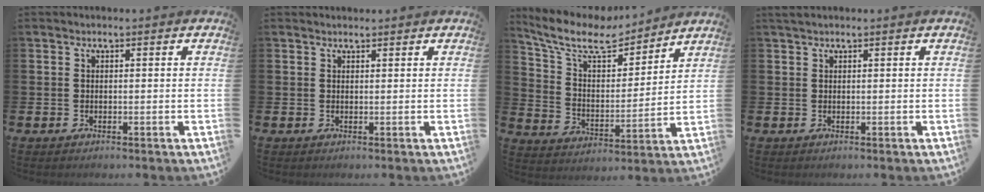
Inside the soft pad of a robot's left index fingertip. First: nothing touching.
{"total": 0.9, "force": [0.9, 0.2, 0.0], "torque": [0.009, -0.002, 0.014]}
{"total": 10.2, "force": [9.0, 3.1, 3.7], "torque": [-0.114, -0.058, 0.156]}
{"total": 1.1, "force": [0.9, 0.2, 0.4], "torque": [-0.008, 0.003, 0.016]}